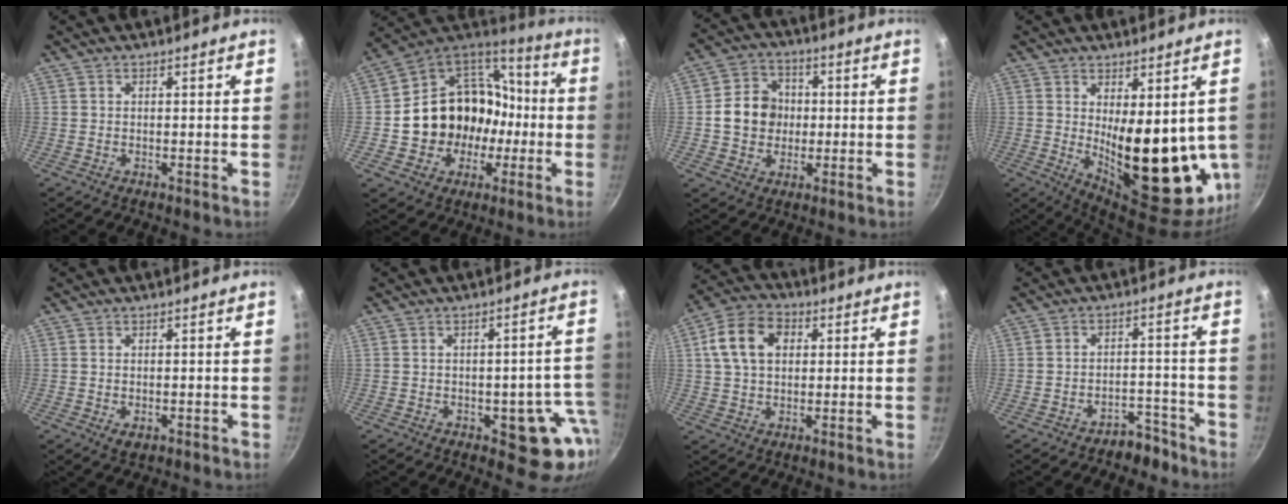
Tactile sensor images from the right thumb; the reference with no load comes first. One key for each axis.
{"total": 21.0, "fx": -2.6, "fy": 18.1, "fz": 10.2, "tx": -0.140, "ty": 0.057, "tz": -0.024}
{"total": 10.1, "fx": 0.1, "fy": 8.8, "fz": 5.0, "tx": -0.052, "ty": 0.016, "tz": -0.008}
{"total": 19.2, "fx": 0.6, "fy": 8.3, "fz": 17.3, "tx": -0.211, "ty": -0.045, "tz": 0.034}
{"total": 2.1, "fx": -0.4, "fy": 1.4, "fz": 1.6, "tx": -0.025, "ty": -0.005, "tz": -0.005}
{"total": 10.3, "fx": -3.1, "fy": 5.4, "fz": 8.1, "tx": -0.038, "ty": 0.022, "tz": -0.035}
{"total": 11.3, "fx": 2.8, "fy": 8.1, "fz": 7.4, "tx": -0.117, "ty": 0.013, "tz": 0.036}
{"total": 5.0, "fx": -4.0, "fy": 2.6, "fz": 1.3, "tx": 0.009, "ty": 0.055, "tz": -0.048}